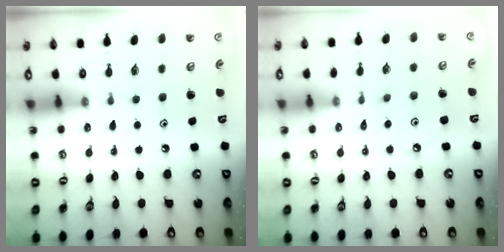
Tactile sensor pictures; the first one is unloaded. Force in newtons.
{"total": 3.3, "press": 3.3, "slide": 0.1}